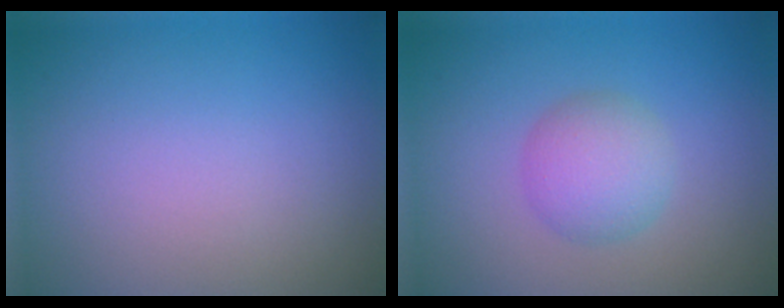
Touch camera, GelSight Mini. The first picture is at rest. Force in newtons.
{"total": 3.3, "press": 3.3, "slide": 0.1}